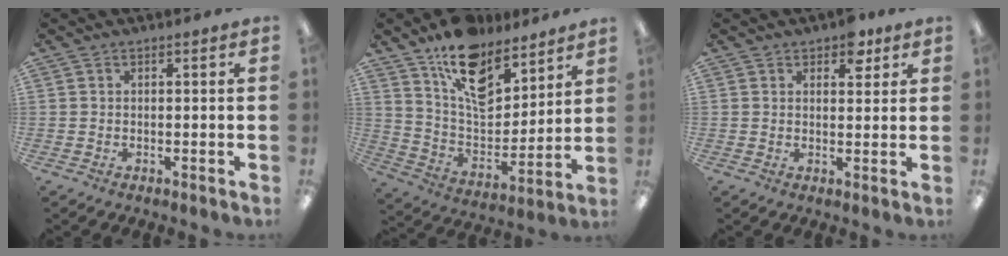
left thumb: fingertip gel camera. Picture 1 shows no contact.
{"total": 15.1, "force": [10.9, 8.0, 6.9], "torque": [-0.118, -0.071, 0.199]}
{"total": 5.2, "force": [3.5, 2.8, 2.7], "torque": [-0.020, -0.013, 0.056]}